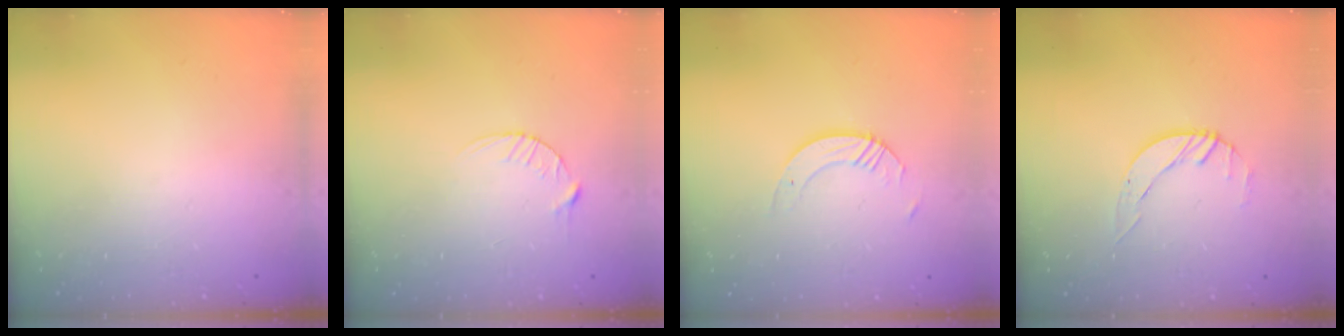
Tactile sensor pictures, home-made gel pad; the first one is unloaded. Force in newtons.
{"total": 3.0, "press": 3.0, "slide": 0.4}
{"total": 3.4, "press": 3.4, "slide": 0.3}
{"total": 2.9, "press": 2.8, "slide": 0.3}